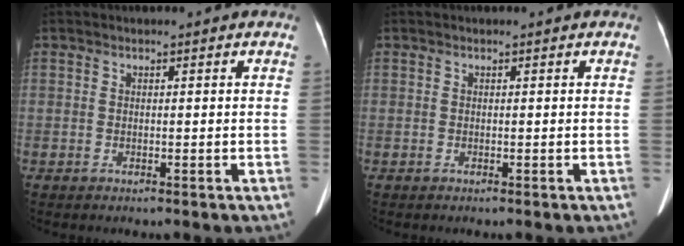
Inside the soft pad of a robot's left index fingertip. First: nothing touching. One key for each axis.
{"total": 0.0}